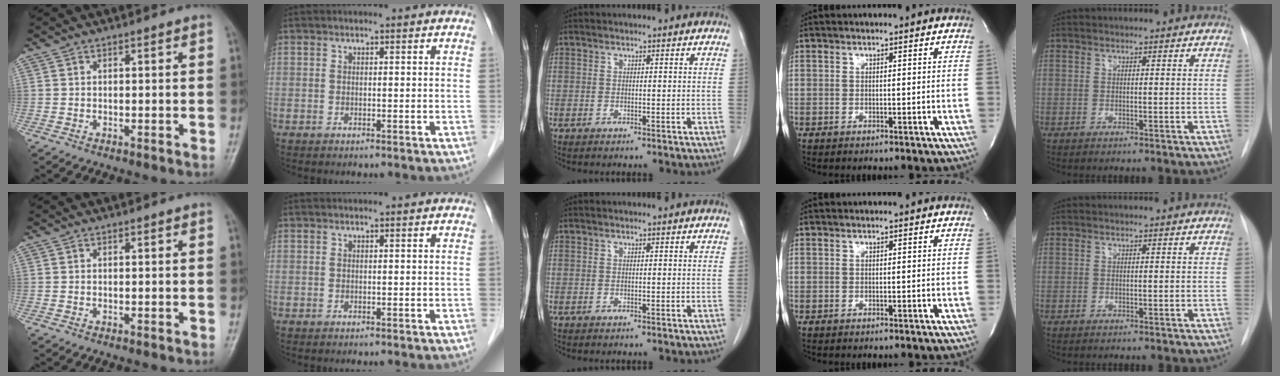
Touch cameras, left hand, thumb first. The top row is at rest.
{}